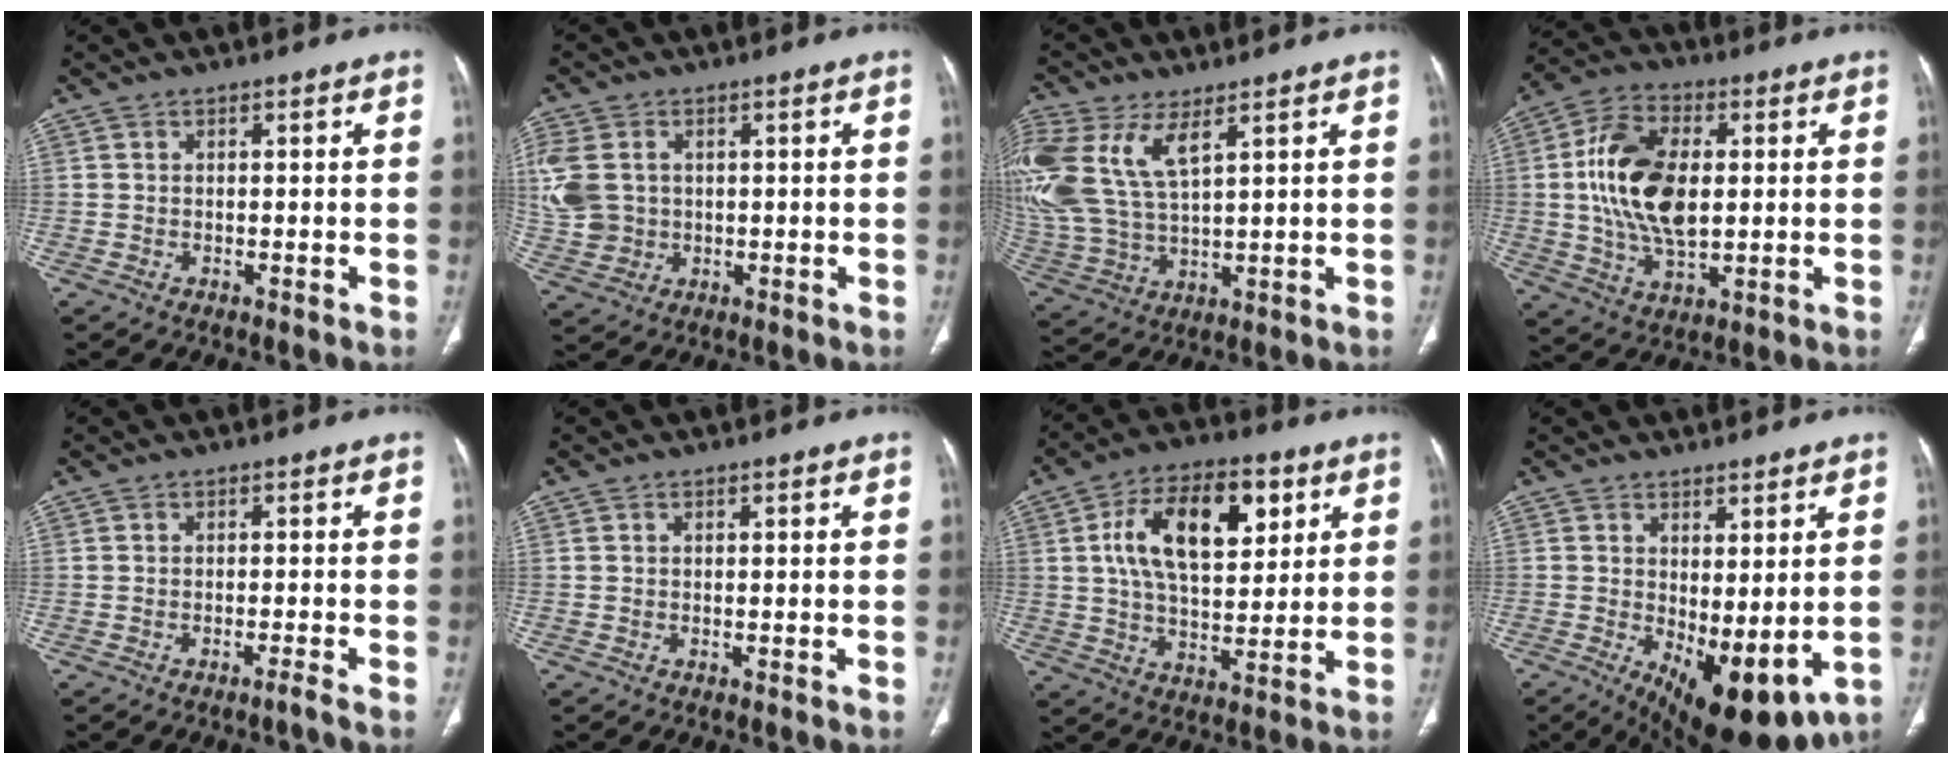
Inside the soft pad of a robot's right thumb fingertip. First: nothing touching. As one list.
[{"total": 11.5, "force": [1.8, 9.1, 6.7], "torque": [-0.169, -0.001, 0.046]}, {"total": 17.8, "force": [7.7, 8.8, 13.5], "torque": [-0.329, -0.008, 0.160]}, {"total": 16.4, "force": [1.4, 9.4, 13.4], "torque": [-0.249, 0.005, 0.027]}, {"total": 1.2, "force": [-0.9, -0.4, 0.6], "torque": [-0.014, 0.005, -0.017]}, {"total": 0.0}, {"total": 17.5, "force": [5.6, 9.4, 13.7], "torque": [-0.201, -0.006, 0.094]}, {"total": 11.9, "force": [-1.4, 5.1, 10.7], "torque": [-0.152, -0.021, 0.000]}]